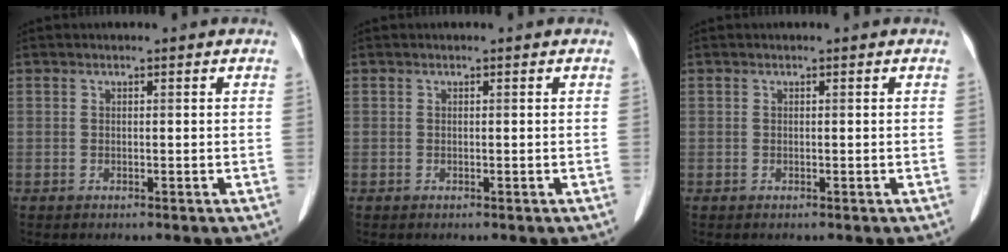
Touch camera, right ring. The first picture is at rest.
{"total": 0.0}
{"total": 0.0}